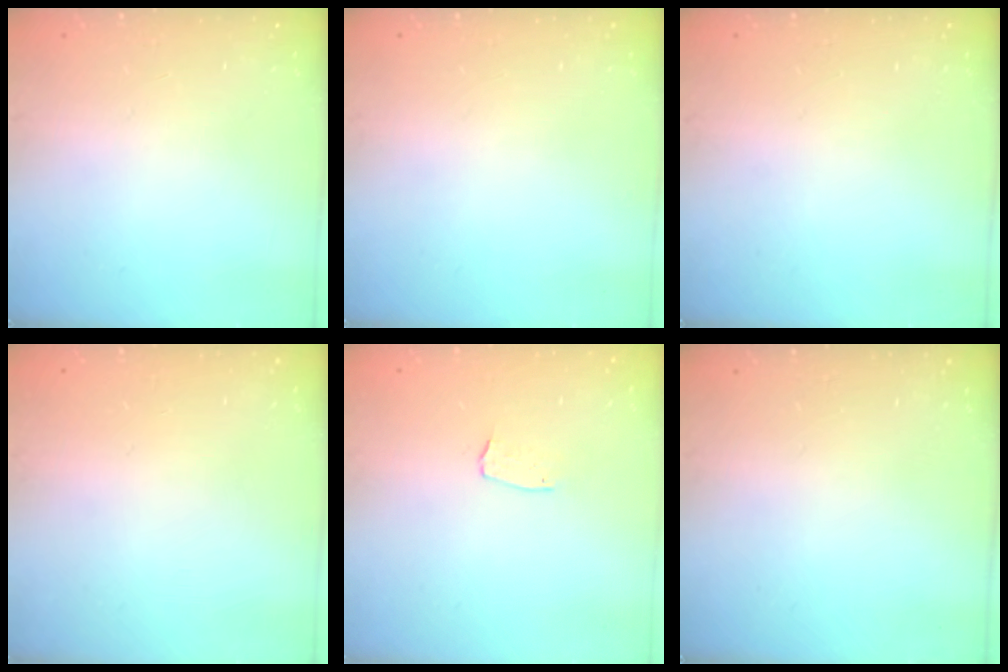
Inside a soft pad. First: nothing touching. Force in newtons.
{"total": 0.0}
{"total": 0.0}
{"total": 0.0}
{"total": 4.0, "press": 3.9, "slide": 0.2}
{"total": 0.0}